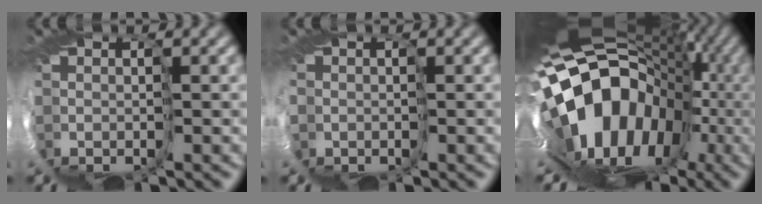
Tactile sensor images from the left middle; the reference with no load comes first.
{"total": 6.7, "force": [-1.1, 5.8, 3.2], "torque": [-0.106, -0.011, -0.030]}
{"total": 16.0, "force": [-1.1, 11.0, 11.6], "torque": [-0.181, 0.009, -0.019]}